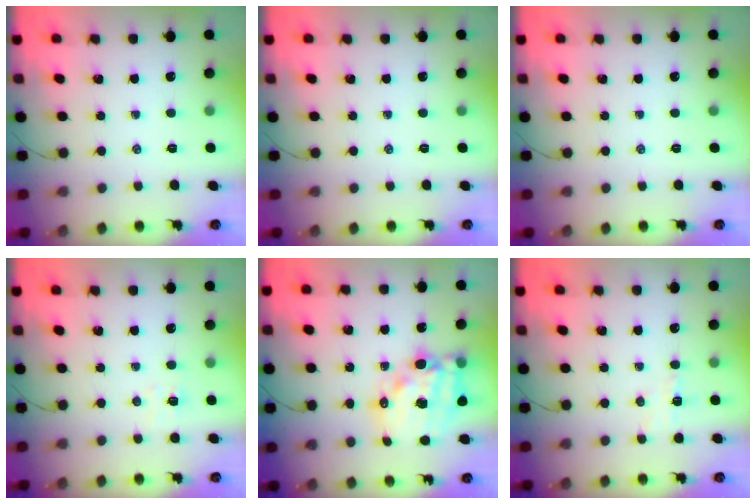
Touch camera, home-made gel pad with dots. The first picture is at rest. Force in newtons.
{"total": 0.0}
{"total": 0.0}
{"total": 4.0, "press": 3.9, "slide": 1.0}
{"total": 17.4, "press": 17.0, "slide": 4.0}
{"total": 3.9, "press": 3.7, "slide": 1.2}